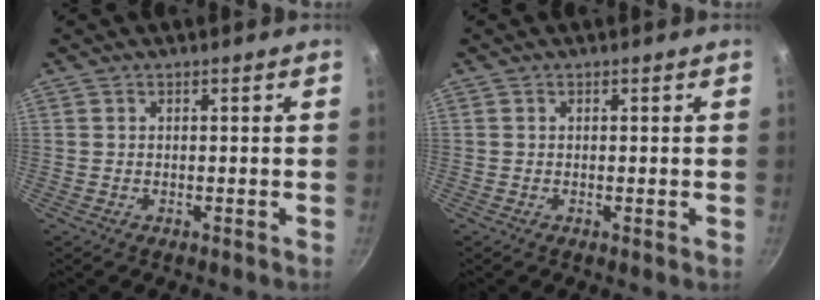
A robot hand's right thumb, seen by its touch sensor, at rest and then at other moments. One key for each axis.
{"total": 0.0}